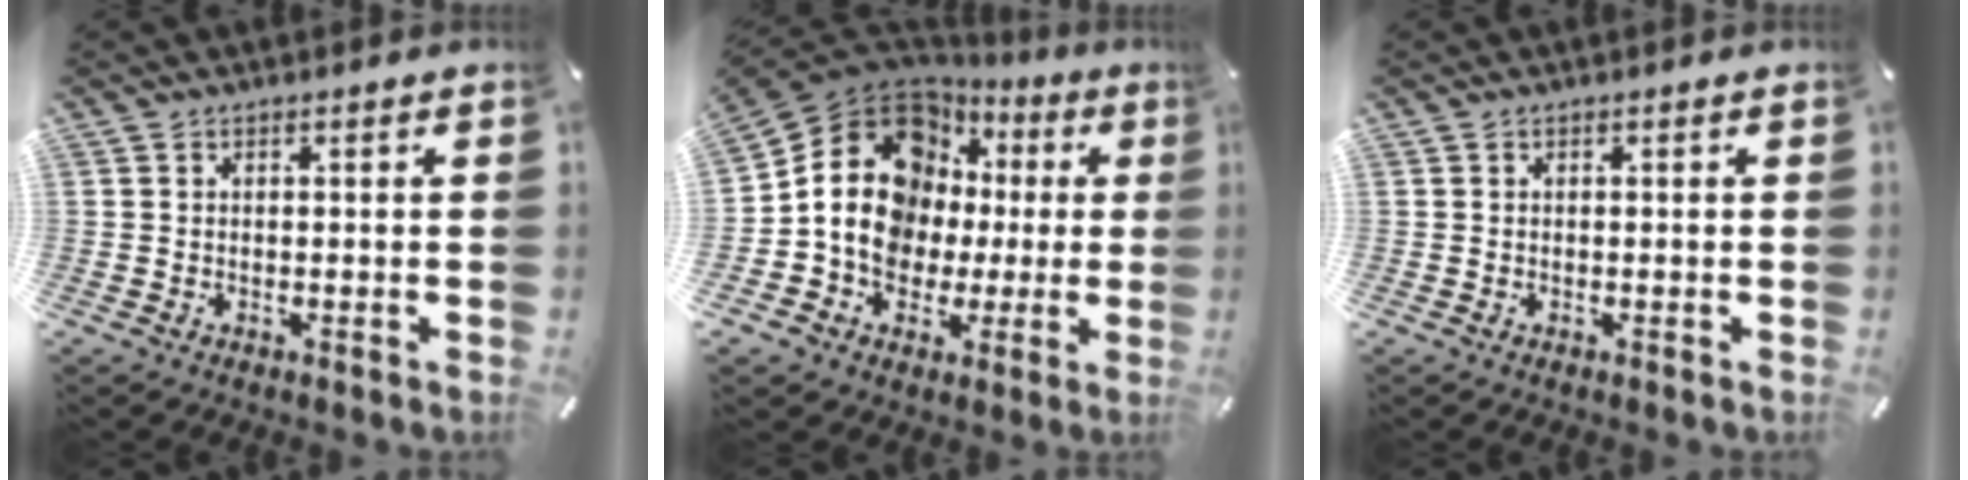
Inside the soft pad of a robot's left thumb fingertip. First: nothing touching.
{"total": 16.2, "force": [2.0, 13.9, 8.1], "torque": [-0.167, -0.019, 0.035]}
{"total": 0.0}